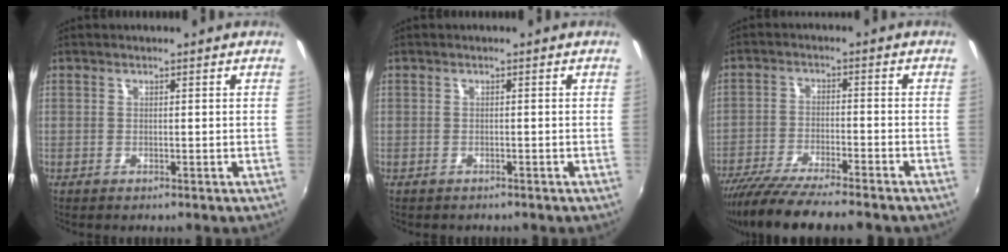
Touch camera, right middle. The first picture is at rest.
{"total": 1.1, "force": [-0.8, 0.8, 0.0], "torque": [-0.006, -0.002, -0.011]}
{"total": 13.8, "force": [-11.9, 1.3, 6.9], "torque": [-0.144, -0.038, -0.198]}